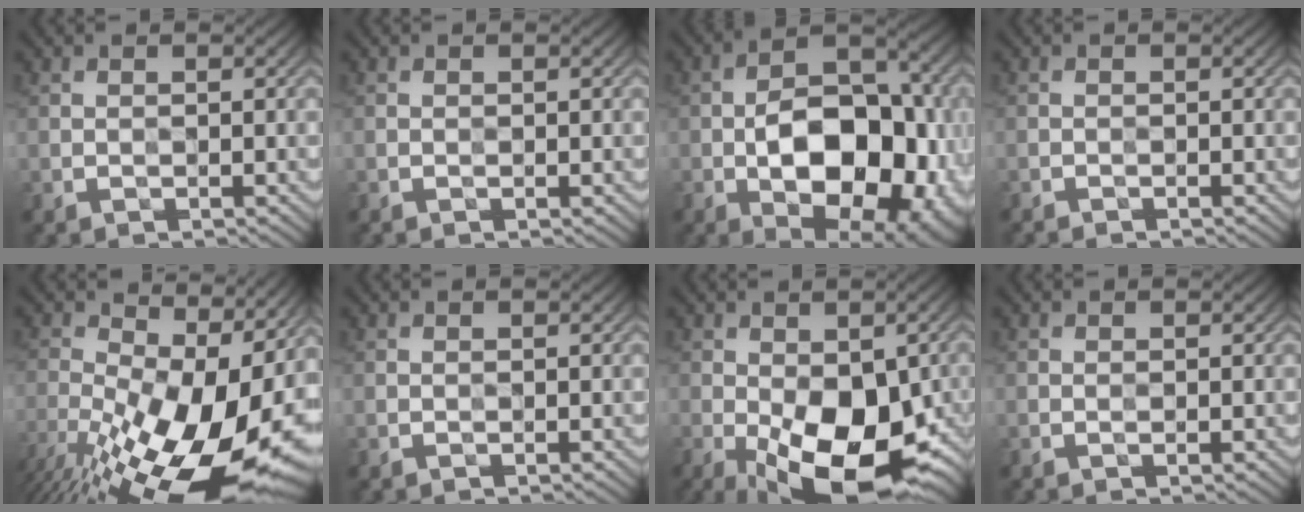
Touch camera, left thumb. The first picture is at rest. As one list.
[{"total": 0.0}, {"total": 16.6, "force": [-4.3, 9.6, 12.9], "torque": [-0.167, -0.016, -0.060]}, {"total": 1.1, "force": [-1.0, -0.4, -0.2], "torque": [0.000, 0.002, -0.017]}, {"total": 16.5, "force": [-2.6, 8.2, 14.1], "torque": [-0.242, -0.005, -0.041]}, {"total": 0.0}, {"total": 15.5, "force": [-5.0, 7.4, 12.6], "torque": [-0.205, -0.026, -0.069]}, {"total": 0.0}]